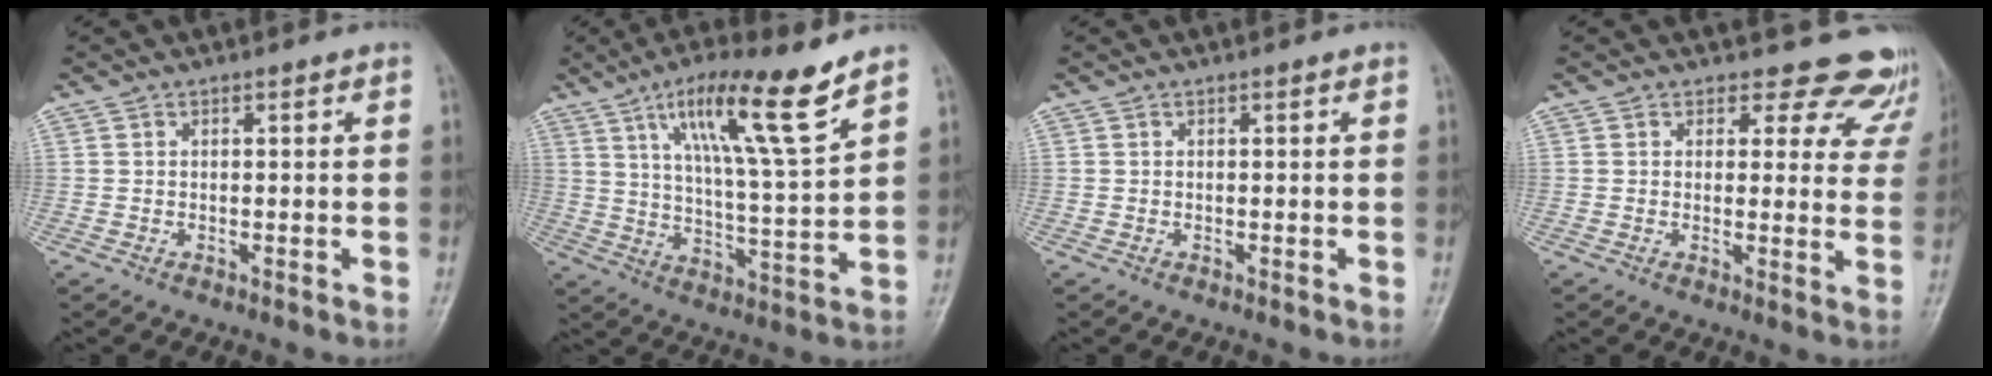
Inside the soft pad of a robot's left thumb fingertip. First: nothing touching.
{"total": 15.3, "force": [9.3, 1.6, 12.0], "torque": [-0.203, -0.045, 0.163]}
{"total": 0.0}
{"total": 11.5, "force": [10.3, 5.1, 0.8], "torque": [0.051, -0.066, 0.082]}